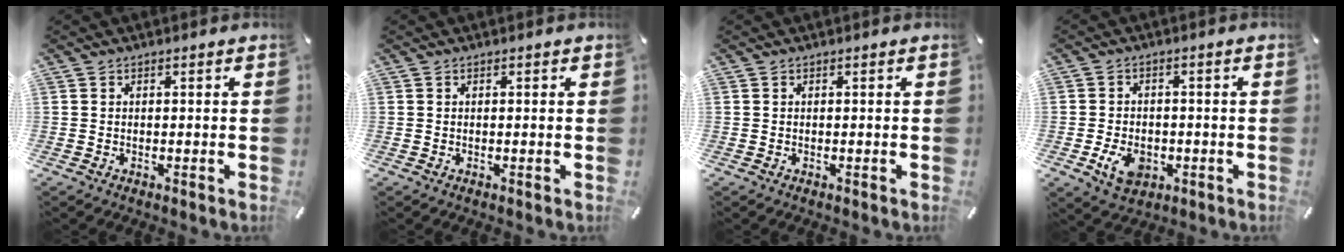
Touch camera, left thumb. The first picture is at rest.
{"total": 0.0}
{"total": 0.0}
{"total": 6.7, "force": [-2.1, 5.1, 3.9], "torque": [-0.081, 0.005, -0.038]}